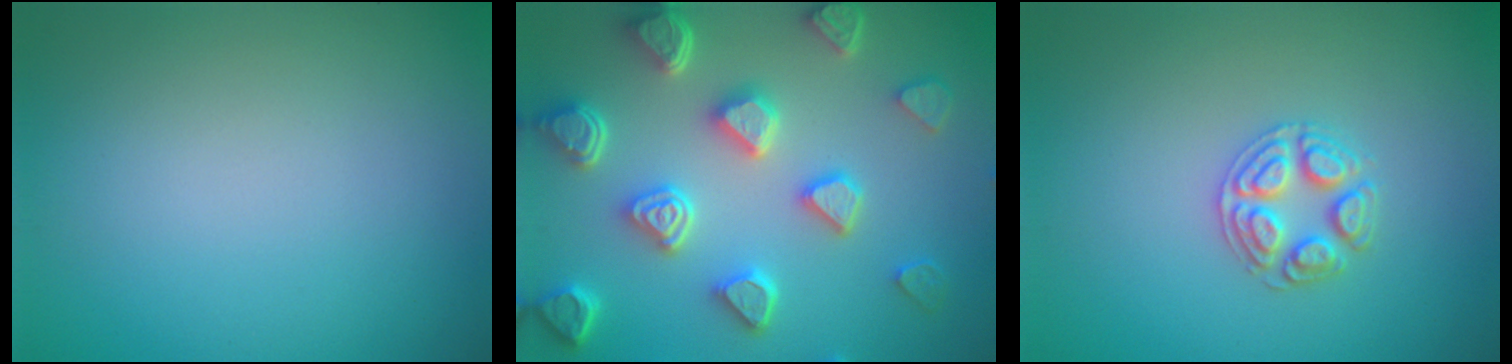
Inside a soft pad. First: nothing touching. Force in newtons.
{"total": 6.9, "press": 5.6, "slide": 4.1}
{"total": 2.6, "press": 2.6, "slide": 0.2}